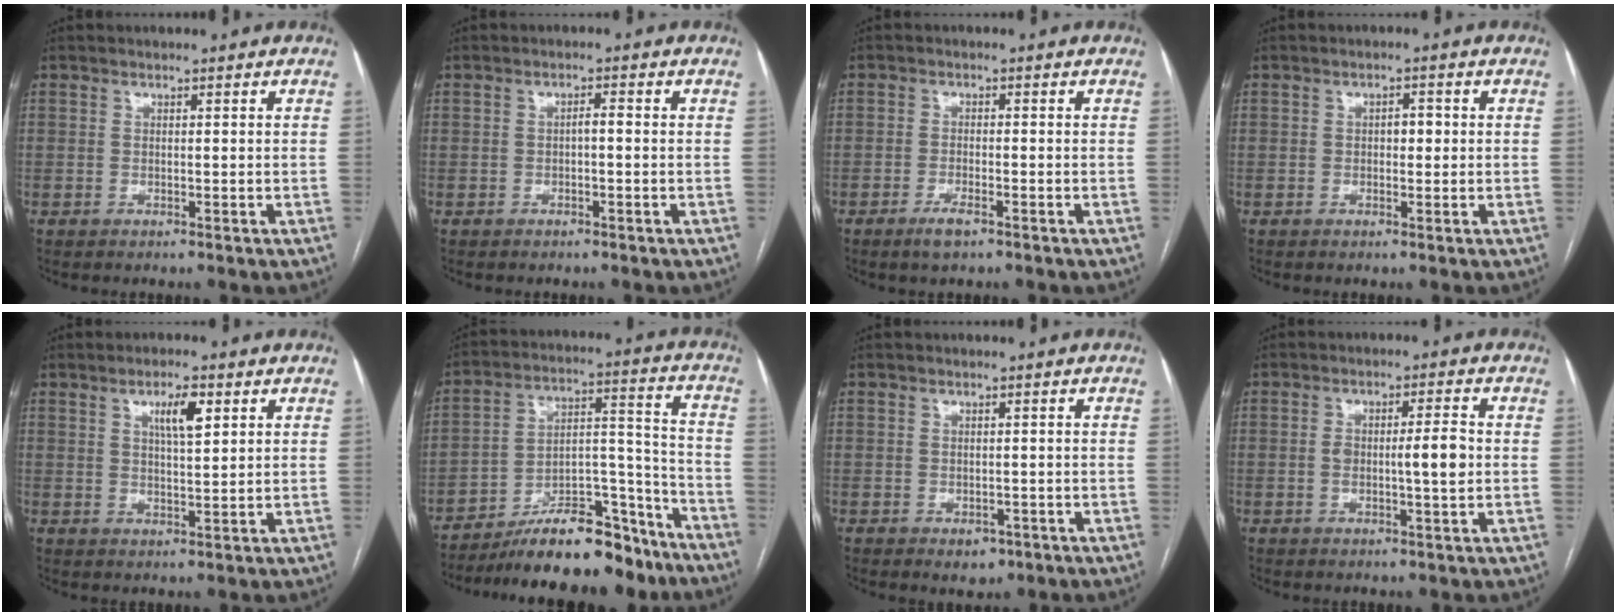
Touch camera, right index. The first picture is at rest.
{"total": 1.3, "force": [-0.3, 0.3, 1.3], "torque": [-0.020, 0.004, -0.005]}
{"total": 2.8, "force": [-1.9, 0.6, 2.0], "torque": [-0.041, -0.001, -0.034]}
{"total": 1.9, "force": [0.1, 1.0, 1.6], "torque": [-0.022, 0.008, 0.000]}
{"total": 4.8, "force": [2.1, 0.9, 4.2], "torque": [-0.074, 0.001, 0.038]}
{"total": 17.6, "force": [-13.0, 5.1, 10.8], "torque": [-0.153, 0.034, -0.207]}
{"total": 2.5, "force": [-1.2, 1.8, 1.2], "torque": [-0.008, 0.003, -0.006]}
{"total": 5.6, "force": [-0.3, 0.9, 5.5], "torque": [-0.096, 0.006, -0.004]}